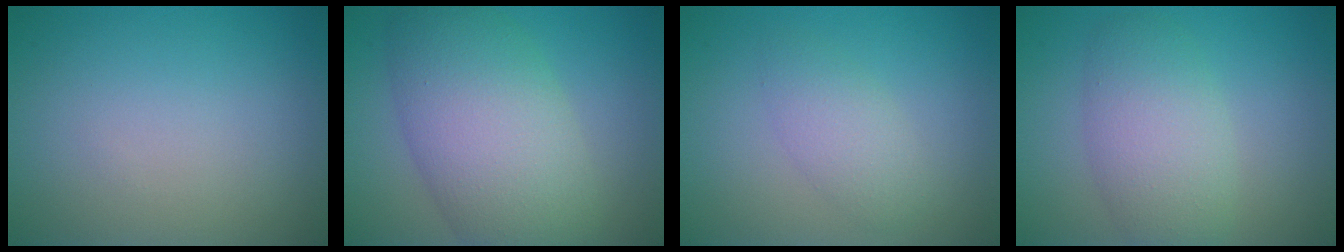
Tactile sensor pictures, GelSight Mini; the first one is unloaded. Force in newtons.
{"total": 9.4, "press": 9.4, "slide": 0.2}
{"total": 2.4, "press": 2.4, "slide": 0.1}
{"total": 4.9, "press": 4.9, "slide": 0.2}